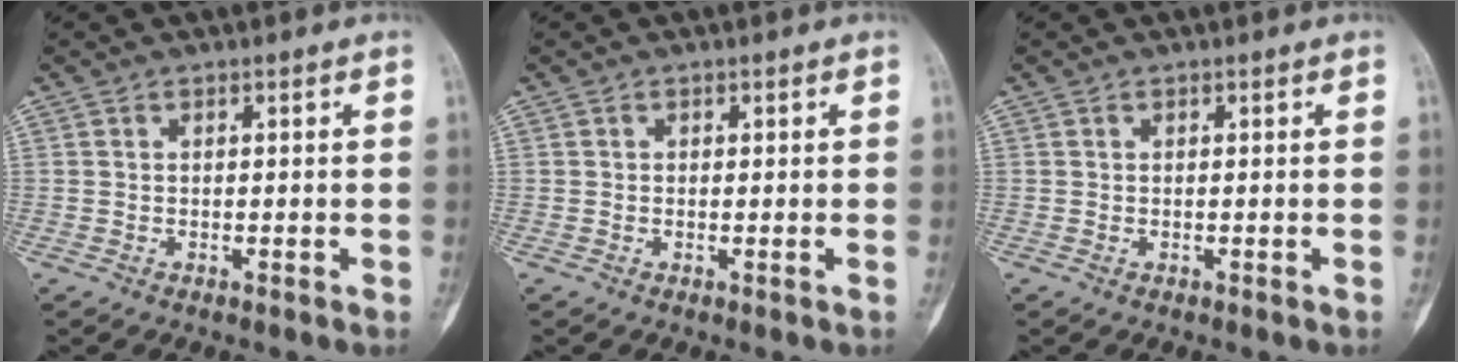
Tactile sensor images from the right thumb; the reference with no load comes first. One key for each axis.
{"total": 0.0}
{"total": 0.0}